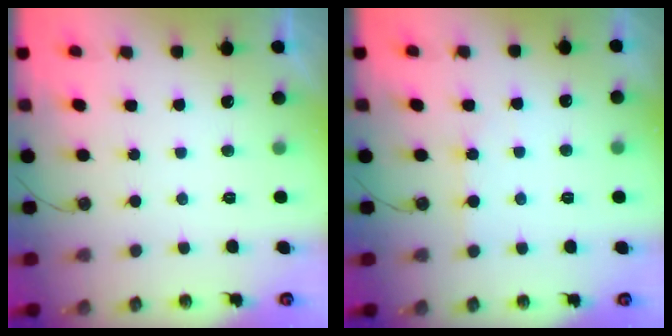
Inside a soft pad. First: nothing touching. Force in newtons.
{"total": 3.9, "press": 3.9, "slide": 0.5}